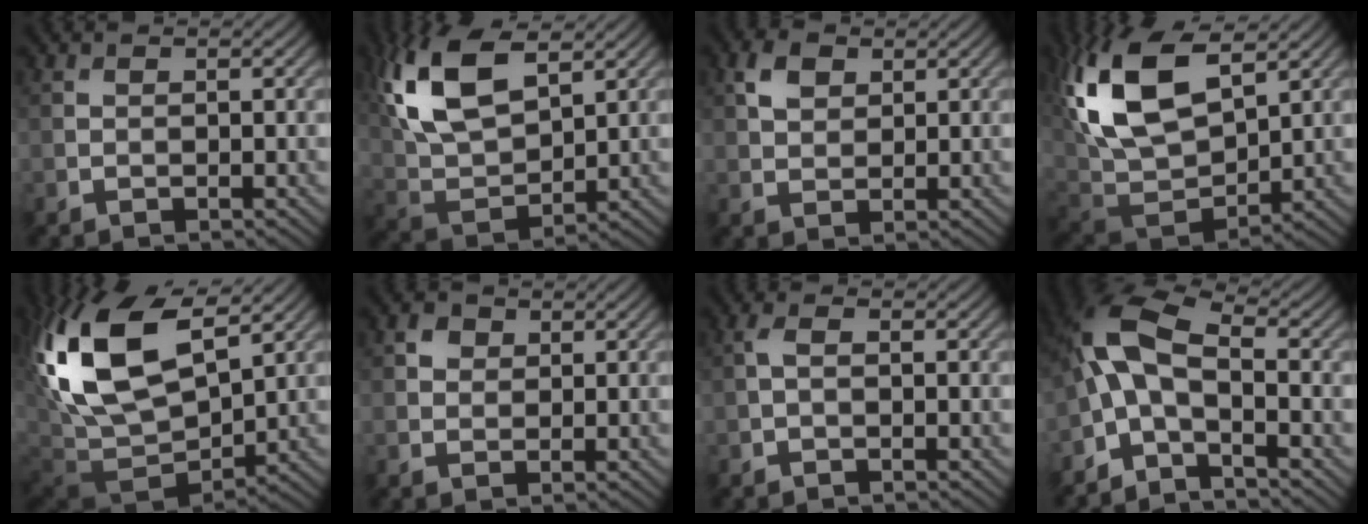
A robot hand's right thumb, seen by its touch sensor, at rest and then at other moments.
{"total": 13.5, "force": [5.9, 6.7, 10.1], "torque": [-0.241, 0.012, 0.118]}
{"total": 3.2, "force": [1.5, 2.1, 1.9], "torque": [-0.039, 0.004, 0.027]}
{"total": 16.8, "force": [6.9, 9.1, 12.3], "torque": [-0.286, 0.015, 0.137]}
{"total": 17.8, "force": [6.7, 10.0, 13.1], "torque": [-0.327, 0.006, 0.136]}
{"total": 1.9, "force": [0.8, 1.5, 0.7], "torque": [-0.013, 0.001, 0.012]}
{"total": 1.4, "force": [-0.1, 0.6, 1.2], "torque": [-0.029, 0.004, -0.005]}
{"total": 8.0, "force": [-2.0, 3.6, 6.9], "torque": [-0.153, 0.016, -0.062]}